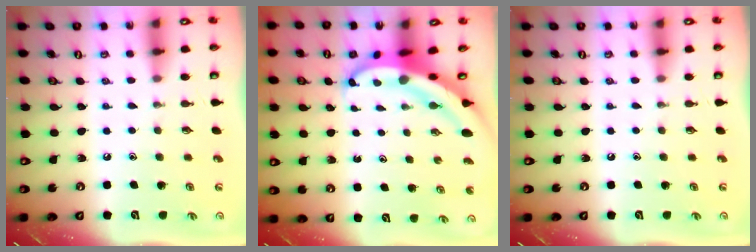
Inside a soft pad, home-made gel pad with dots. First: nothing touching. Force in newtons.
{"total": 6.6, "press": 6.6, "slide": 0.9}
{"total": 0.0}